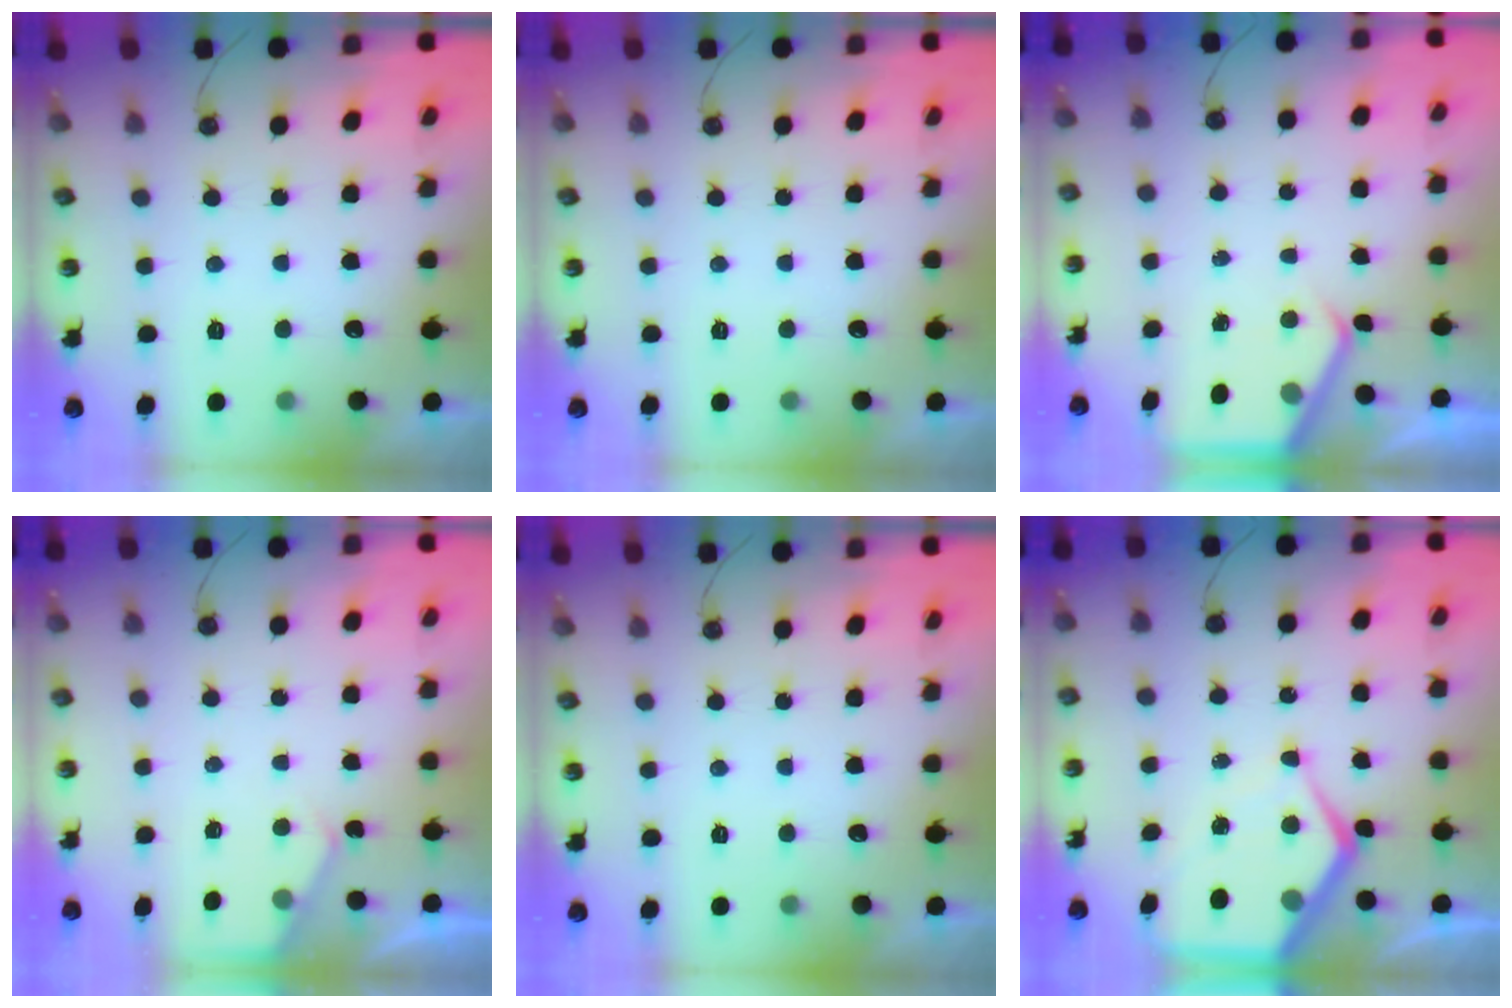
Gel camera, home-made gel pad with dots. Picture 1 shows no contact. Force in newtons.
{"total": 0.0}
{"total": 3.5, "press": 3.4, "slide": 0.5}
{"total": 3.5, "press": 3.4, "slide": 0.5}
{"total": 0.0}
{"total": 10.7, "press": 10.6, "slide": 1.3}